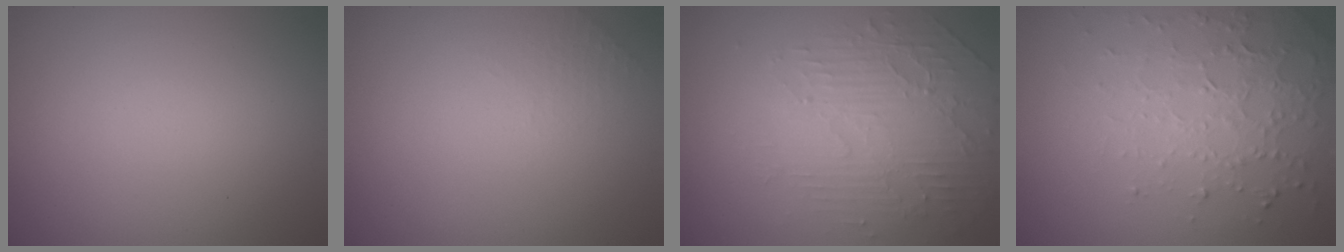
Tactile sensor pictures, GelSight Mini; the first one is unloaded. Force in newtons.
{"total": 0.5, "press": 0.4, "slide": 0.4}
{"total": 5.1, "press": 3.5, "slide": 3.7}
{"total": 4.6, "press": 3.3, "slide": 3.2}